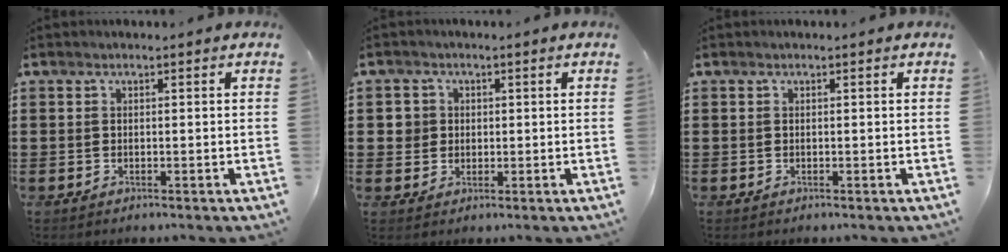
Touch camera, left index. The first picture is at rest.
{"total": 2.8, "force": [0.5, 2.7, 0.3], "torque": [-0.021, 0.010, 0.006]}
{"total": 0.0}